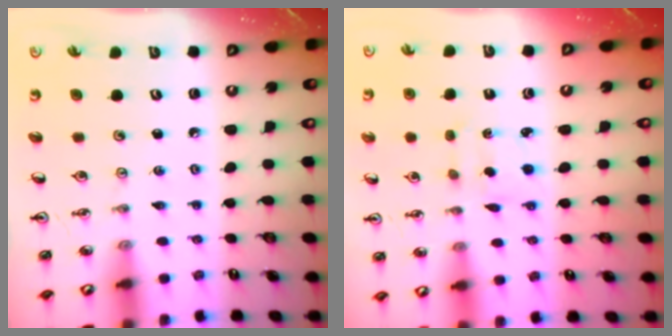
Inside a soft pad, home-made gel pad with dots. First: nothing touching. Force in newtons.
{"total": 2.0, "press": 1.9, "slide": 0.7}